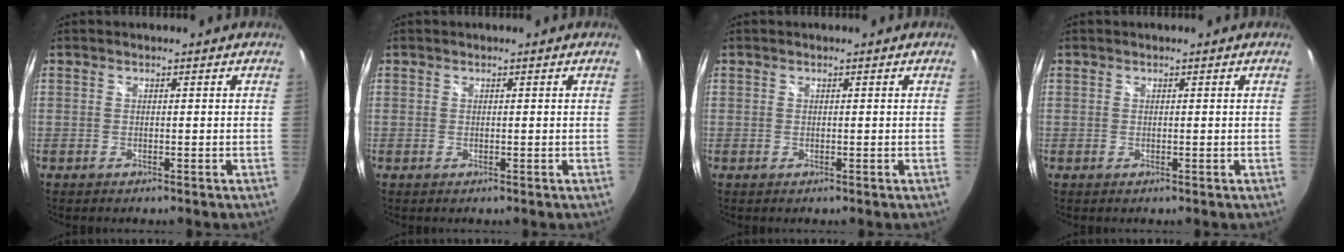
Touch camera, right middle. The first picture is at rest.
{"total": 0.0}
{"total": 0.0}
{"total": 0.0}